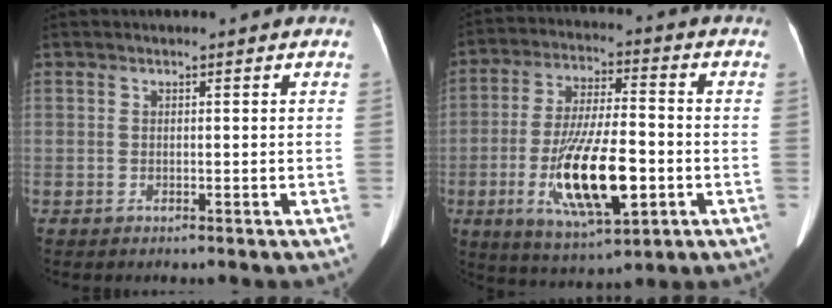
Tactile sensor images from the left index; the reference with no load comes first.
{"total": 15.3, "force": [-4.3, 4.0, 14.2], "torque": [-0.271, -0.016, -0.068]}